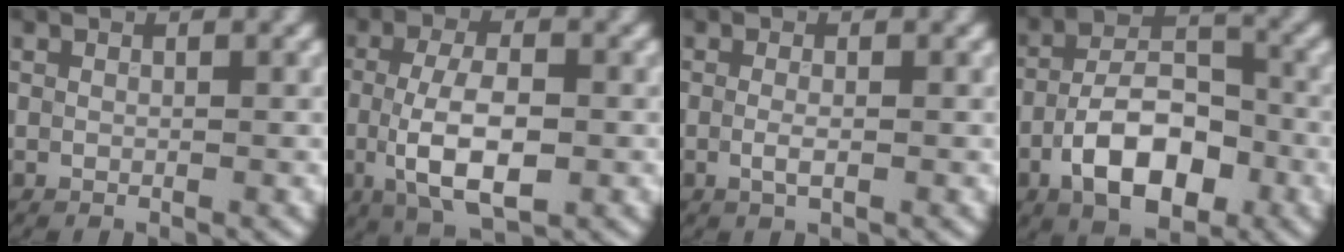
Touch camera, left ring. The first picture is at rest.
{"total": 6.9, "force": [-1.2, 3.0, 6.1], "torque": [-0.120, -0.004, -0.021]}
{"total": 1.4, "force": [-0.2, 0.4, 1.3], "torque": [-0.027, -0.005, -0.006]}
{"total": 8.9, "force": [-3.7, 4.5, 6.7], "torque": [-0.113, 0.012, -0.072]}